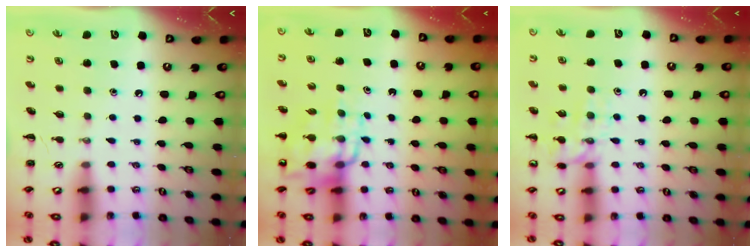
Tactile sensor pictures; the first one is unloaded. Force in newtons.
{"total": 12.9, "press": 12.5, "slide": 3.4}
{"total": 12.4, "press": 12.3, "slide": 0.8}